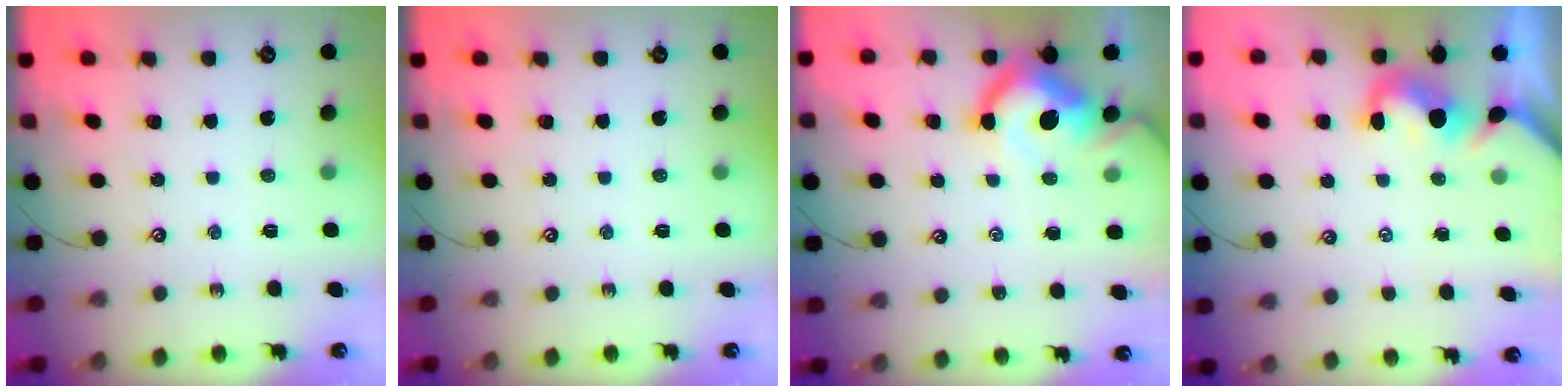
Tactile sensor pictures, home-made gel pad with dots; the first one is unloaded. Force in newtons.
{"total": 0.0}
{"total": 10.8, "press": 10.6, "slide": 1.7}
{"total": 1.4, "press": 1.2, "slide": 0.7}